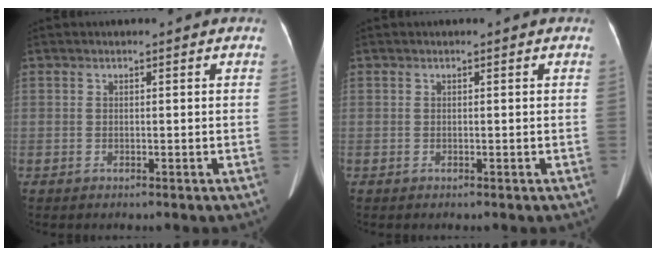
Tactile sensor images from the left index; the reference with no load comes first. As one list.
[{"total": 0.0}]